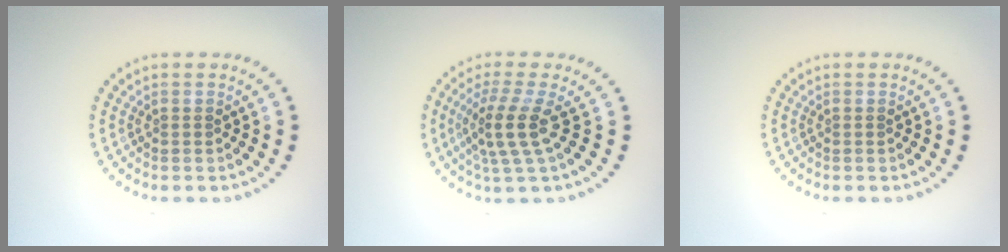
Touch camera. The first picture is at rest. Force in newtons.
{"total": 3.6, "press": 2.7, "slide": 2.5}
{"total": 0.0}